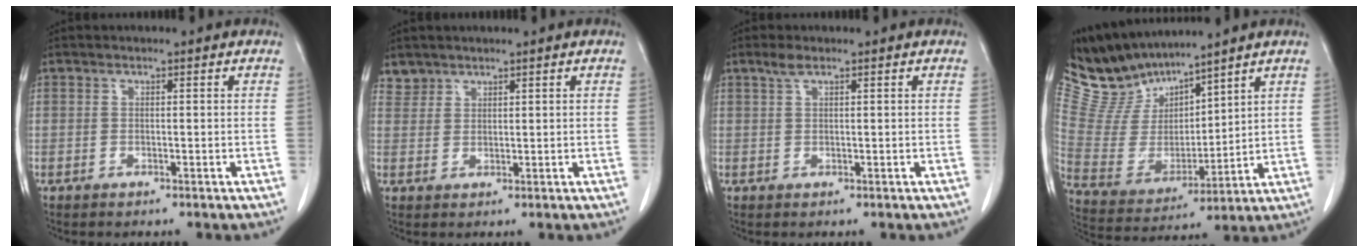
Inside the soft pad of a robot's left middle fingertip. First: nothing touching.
{"total": 2.2, "force": [1.9, 1.0, -0.4], "torque": [0.012, 0.007, 0.035]}
{"total": 1.7, "force": [1.2, 0.3, 1.1], "torque": [-0.029, 0.007, 0.026]}
{"total": 11.2, "force": [10.8, 2.3, 1.8], "torque": [-0.062, 0.006, 0.236]}